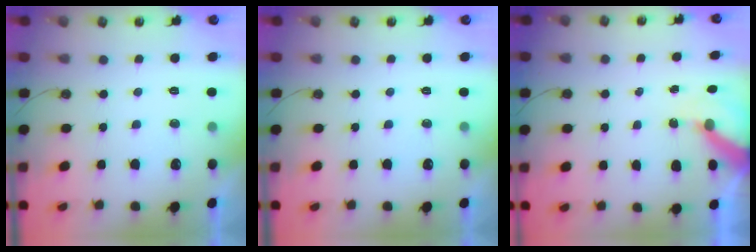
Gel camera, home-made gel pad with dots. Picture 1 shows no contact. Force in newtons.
{"total": 0.0}
{"total": 5.7, "press": 5.7, "slide": 0.7}